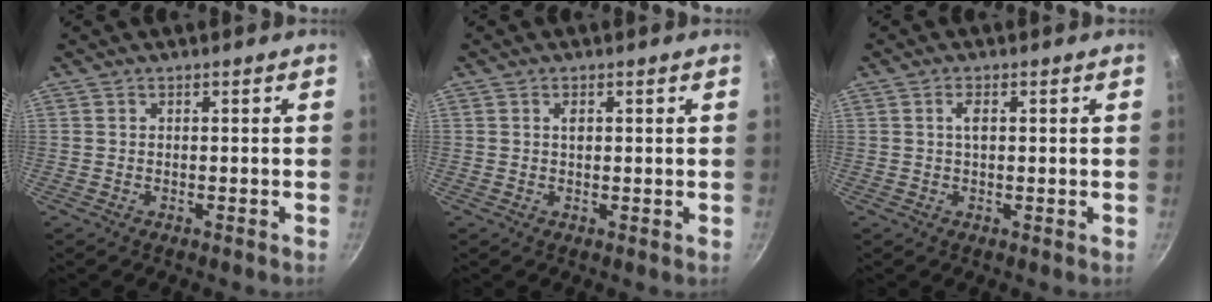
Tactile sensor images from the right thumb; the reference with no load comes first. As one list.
[{"total": 0.6, "force": [0.4, -0.1, 0.4], "torque": [-0.003, -0.004, 0.007]}, {"total": 1.2, "force": [0.4, 0.0, 1.1], "torque": [-0.020, 0.000, 0.008]}]